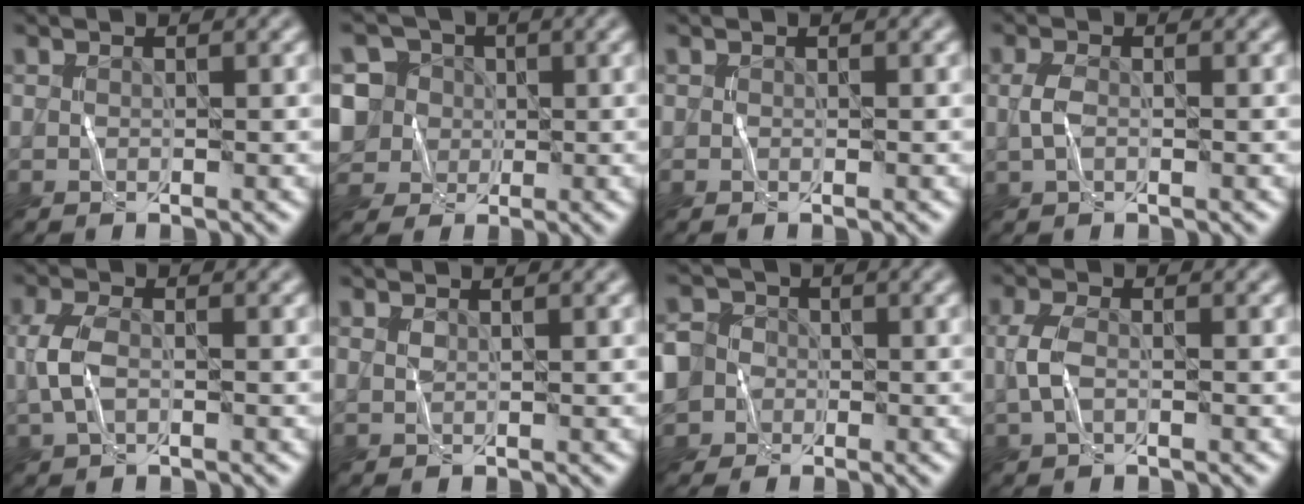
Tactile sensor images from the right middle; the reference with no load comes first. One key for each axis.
{"total": 6.4, "fx": 0.9, "fy": 6.1, "fz": 1.8, "tx": -0.048, "ty": 0.030, "tz": 0.004}
{"total": 0.0}
{"total": 1.7, "fx": 0.0, "fy": 1.0, "fz": 1.4, "tx": -0.038, "ty": 0.001, "tz": -0.003}
{"total": 3.2, "fx": -0.2, "fy": 1.8, "fz": 2.6, "tx": -0.067, "ty": 0.002, "tz": -0.005}
{"total": 0.7, "fx": 0.6, "fy": 0.1, "fz": 0.4, "tx": -0.013, "ty": 0.002, "tz": 0.012}
{"total": 9.0, "fx": -2.9, "fy": 8.1, "fz": 2.7, "tx": -0.071, "ty": -0.006, "tz": -0.091}
{"total": 2.6, "fx": -0.1, "fy": 1.4, "fz": 2.2, "tx": -0.057, "ty": 0.001, "tz": -0.005}